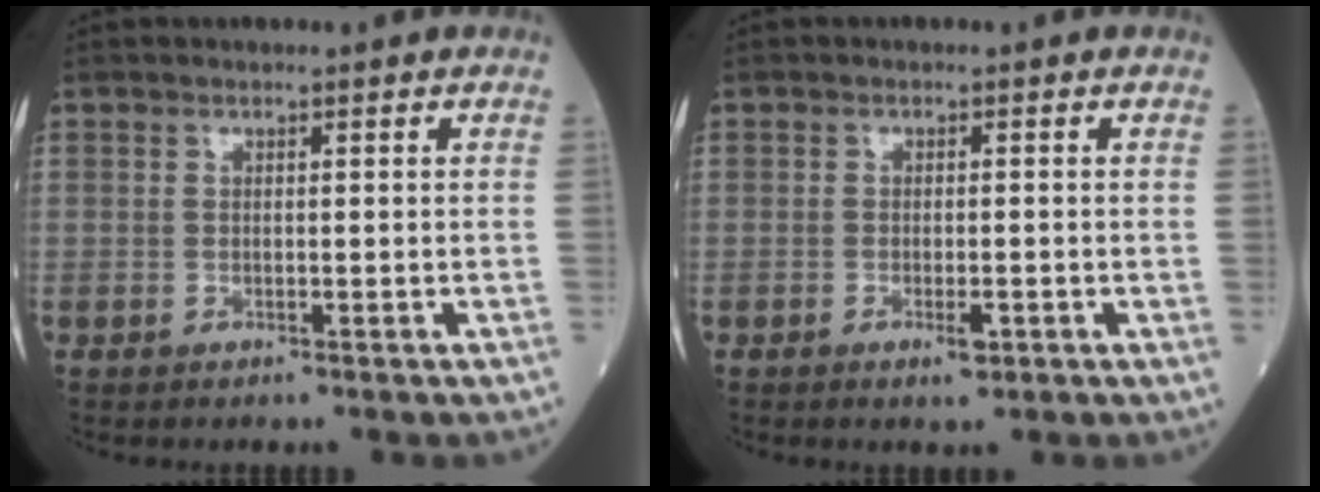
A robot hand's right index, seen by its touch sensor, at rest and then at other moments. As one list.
[{"total": 2.0, "force": [-0.9, 0.5, 1.6], "torque": [-0.022, -0.001, -0.013]}]